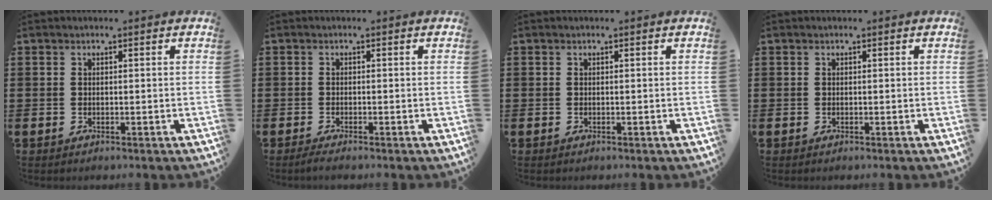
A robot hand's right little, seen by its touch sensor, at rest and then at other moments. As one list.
[{"total": 1.0, "force": [-0.6, 0.1, 0.7], "torque": [-0.012, -0.003, -0.012]}, {"total": 0.0}, {"total": 0.0}]